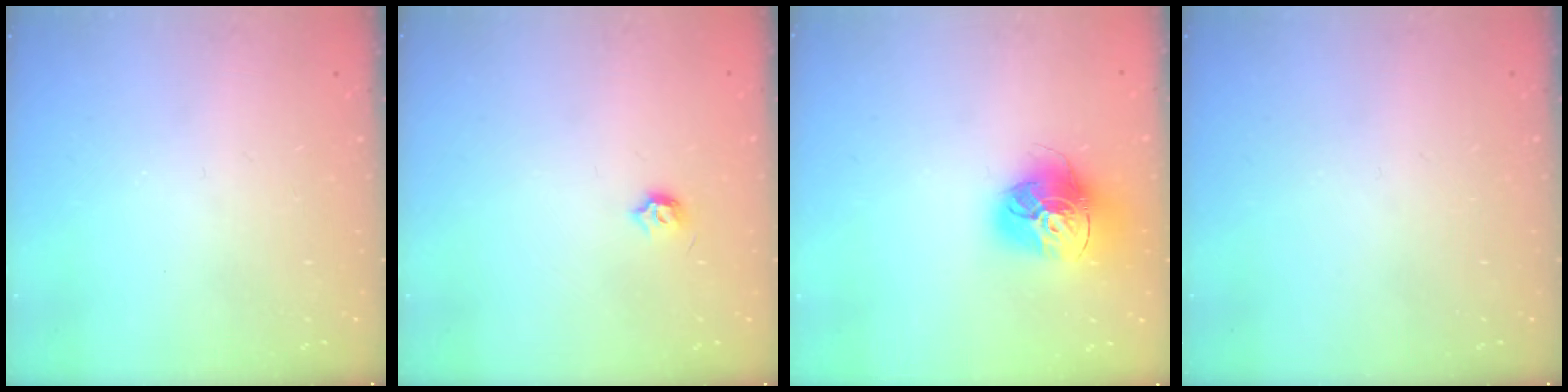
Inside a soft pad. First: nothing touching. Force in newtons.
{"total": 3.9, "press": 3.8, "slide": 0.7}
{"total": 17.0, "press": 16.9, "slide": 1.7}
{"total": 0.0}